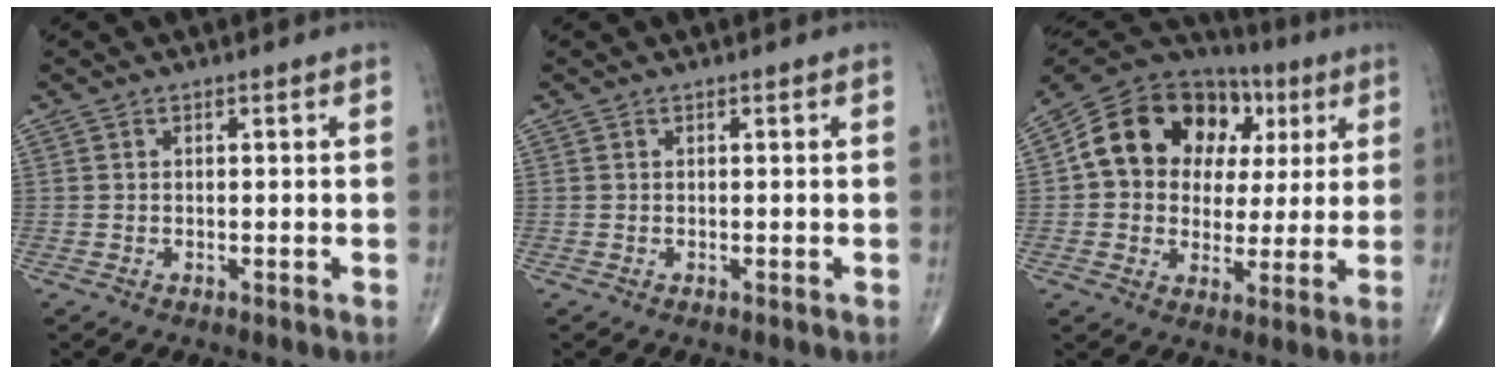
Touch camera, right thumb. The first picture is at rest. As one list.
[{"total": 0.0}, {"total": 19.5, "force": [4.7, 15.0, 11.6], "torque": [-0.155, 0.031, 0.075]}]